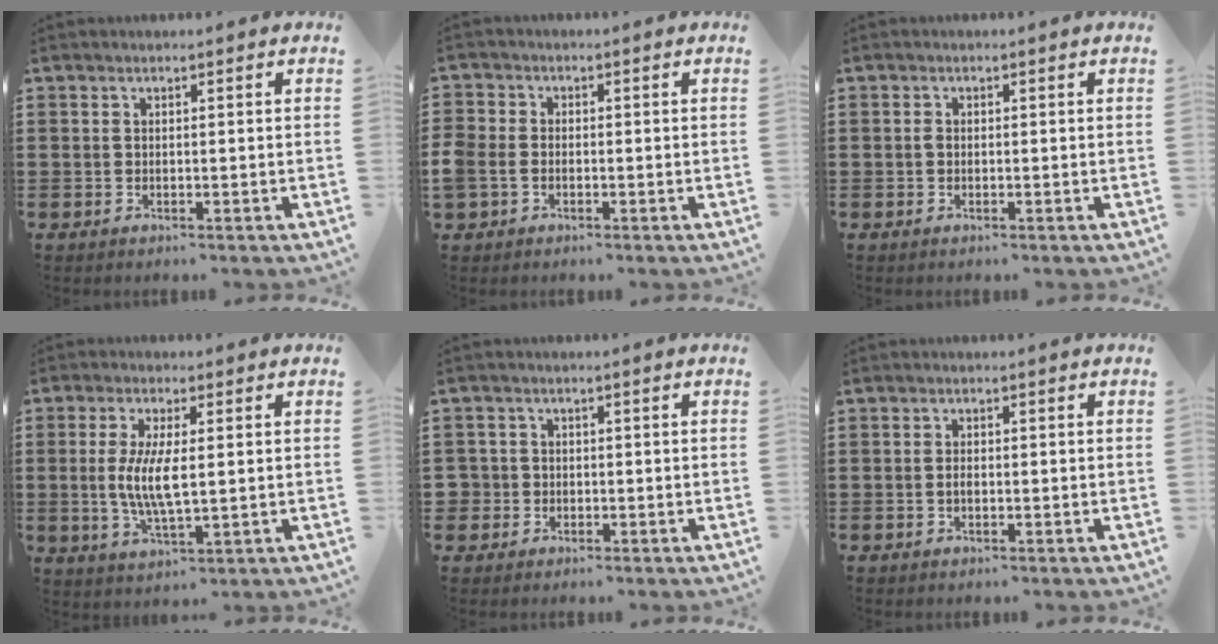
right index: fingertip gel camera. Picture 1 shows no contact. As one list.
[{"total": 2.5, "force": [-1.0, 1.9, 1.3], "torque": [-0.041, -0.002, -0.024]}, {"total": 0.6, "force": [-0.2, 0.4, 0.5], "torque": [-0.012, 0.000, -0.003]}, {"total": 6.8, "force": [0.1, 2.0, 6.4], "torque": [-0.134, -0.003, -0.002]}, {"total": 2.2, "force": [-0.7, 2.1, 0.2], "torque": [-0.022, 0.003, -0.021]}, {"total": 1.1, "force": [-0.4, 0.4, 0.9], "torque": [-0.020, -0.003, -0.006]}]